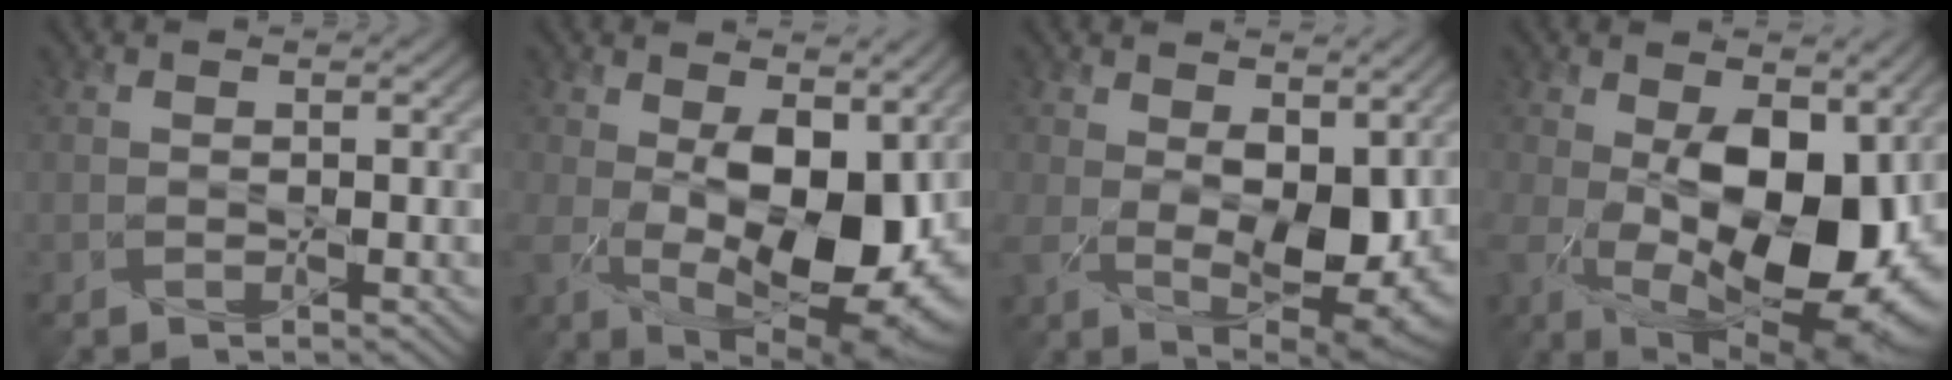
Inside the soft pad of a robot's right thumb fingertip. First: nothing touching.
{"total": 14.6, "force": [0.5, 8.2, 12.1], "torque": [-0.210, -0.025, 0.016]}
{"total": 12.1, "force": [1.5, 7.0, 9.8], "torque": [-0.191, -0.027, 0.039]}
{"total": 16.8, "force": [-0.4, 9.5, 13.8], "torque": [-0.225, -0.036, 0.003]}